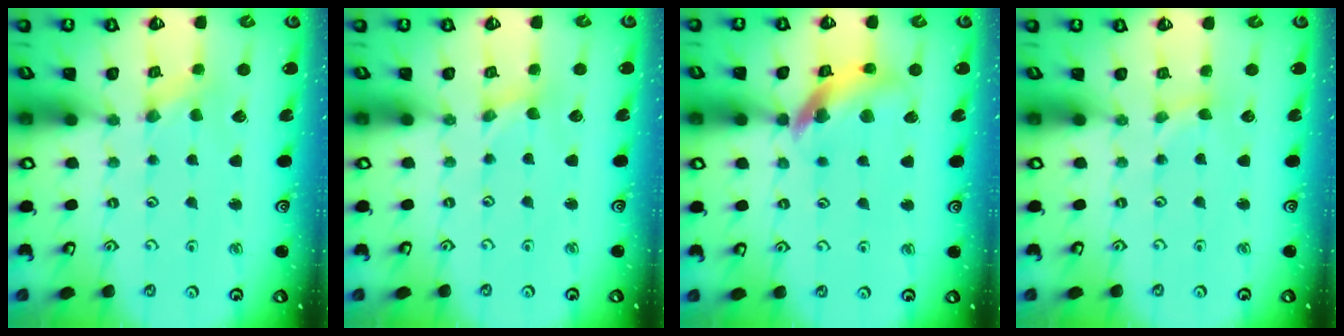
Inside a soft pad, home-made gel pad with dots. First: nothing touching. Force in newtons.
{"total": 0.0}
{"total": 12.3, "press": 12.2, "slide": 1.3}
{"total": 1.3, "press": 1.2, "slide": 0.2}